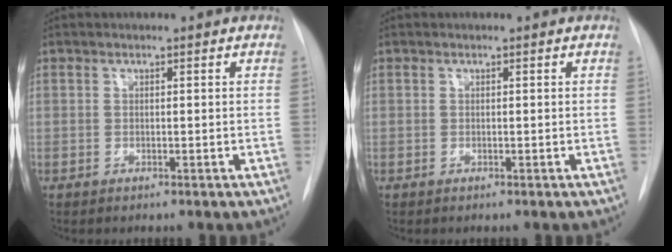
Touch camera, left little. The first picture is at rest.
{"total": 0.0}